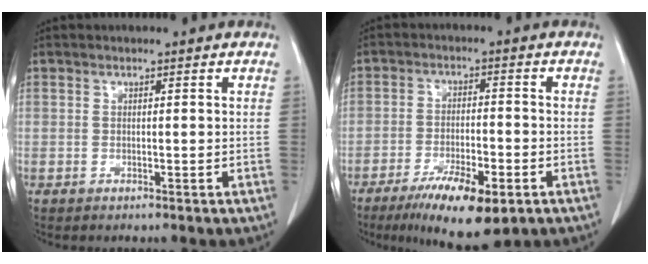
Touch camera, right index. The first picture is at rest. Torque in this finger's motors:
{"motor_torque": [0.24, 0.16, -0.01, -0.06]}